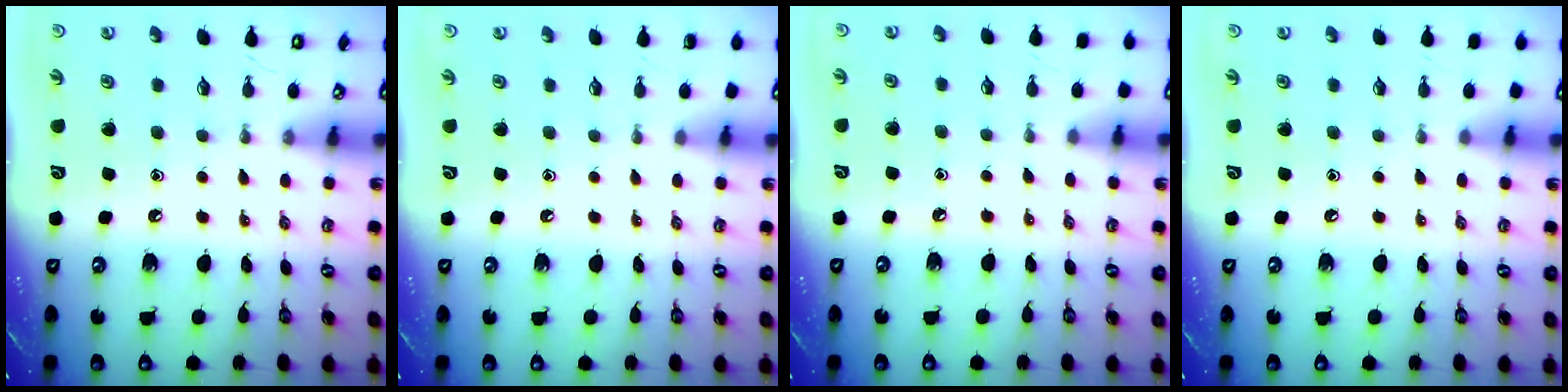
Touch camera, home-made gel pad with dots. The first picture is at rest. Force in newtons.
{"total": 0.0}
{"total": 3.5, "press": 3.5, "slide": 0.6}
{"total": 2.8, "press": 2.8, "slide": 0.5}